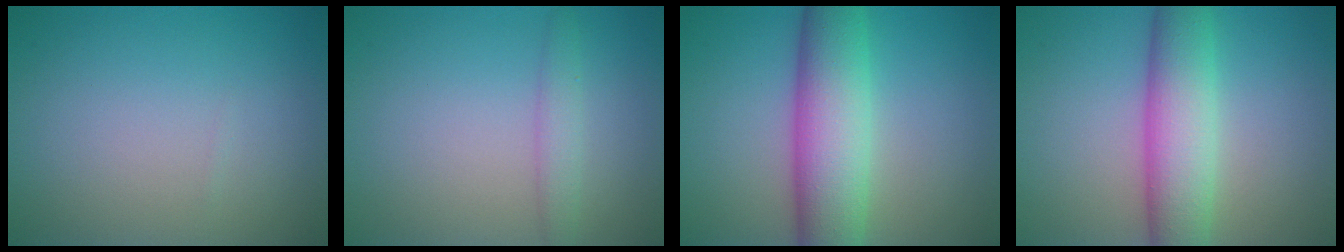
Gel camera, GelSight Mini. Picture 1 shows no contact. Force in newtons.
{"total": 1.8, "press": 1.8, "slide": 0.1}
{"total": 8.3, "press": 8.3, "slide": 0.3}
{"total": 6.7, "press": 6.6, "slide": 0.3}